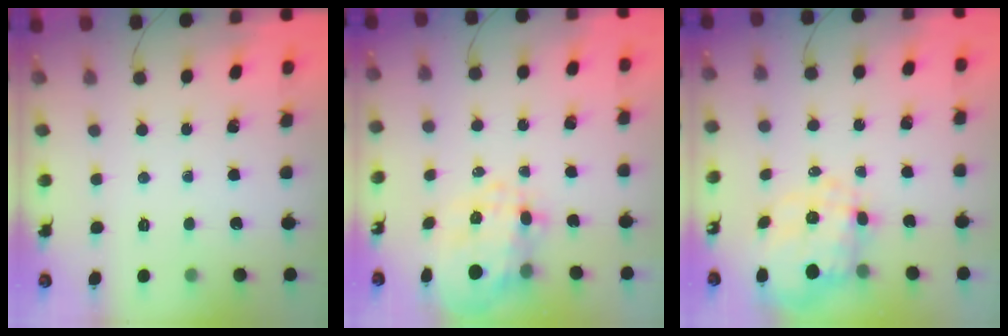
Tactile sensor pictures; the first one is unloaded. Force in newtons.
{"total": 8.0, "press": 7.7, "slide": 2.1}
{"total": 4.3, "press": 3.8, "slide": 2.1}